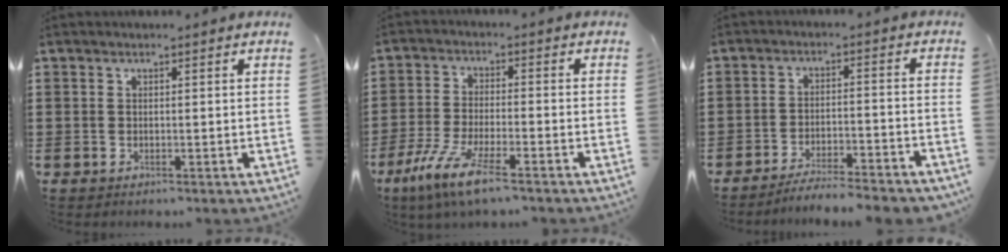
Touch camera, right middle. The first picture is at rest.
{"total": 7.8, "force": [-5.4, 0.9, 5.6], "torque": [-0.129, -0.014, -0.106]}
{"total": 4.3, "force": [-4.1, -0.2, 1.1], "torque": [-0.020, 0.000, -0.083]}